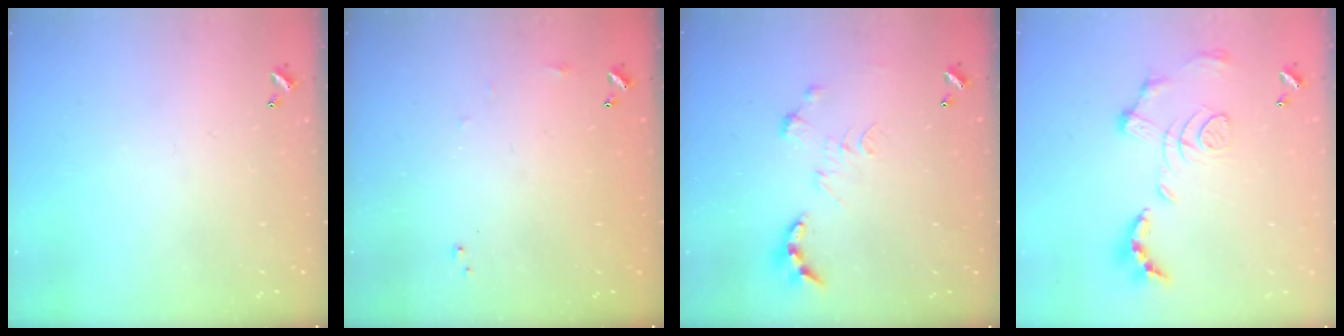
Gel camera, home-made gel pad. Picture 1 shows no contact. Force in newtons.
{"total": 7.1, "press": 7.1, "slide": 0.8}
{"total": 0.0}
{"total": 1.6, "press": 0.9, "slide": 1.3}